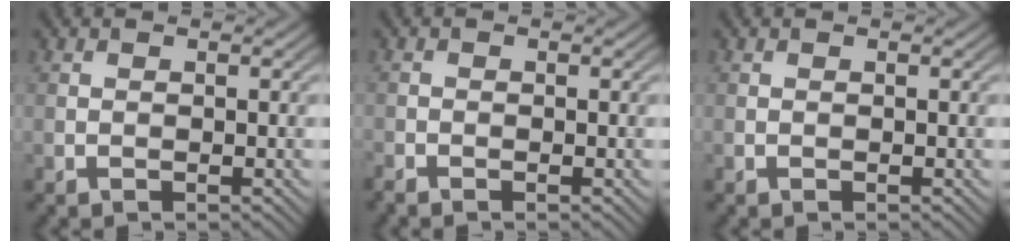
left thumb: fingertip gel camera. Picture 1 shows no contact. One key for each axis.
{"total": 1.1, "fx": -1.0, "fy": 0.3, "fz": 0.3, "tx": -0.008, "ty": -0.006, "tz": -0.025}
{"total": 0.0}